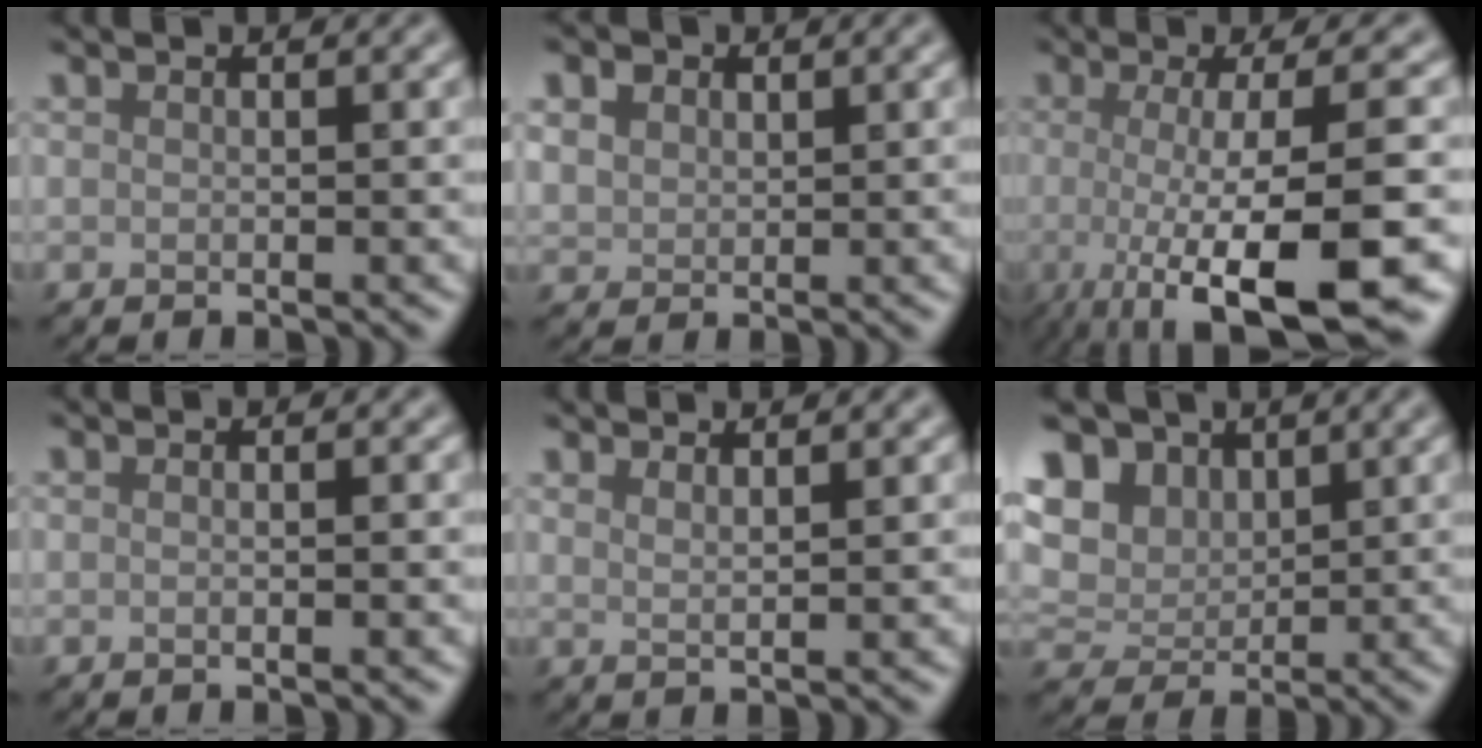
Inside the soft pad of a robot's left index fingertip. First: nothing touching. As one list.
[{"total": 3.1, "force": [1.7, 2.3, 1.3], "torque": [-0.039, 0.009, 0.029]}, {"total": 11.5, "force": [-3.0, 2.9, 10.7], "torque": [-0.134, -0.016, -0.047]}, {"total": 1.3, "force": [-0.1, 0.4, 1.2], "torque": [-0.003, -0.010, -0.002]}, {"total": 1.7, "force": [1.3, 0.5, 0.9], "torque": [-0.006, -0.001, 0.013]}, {"total": 8.1, "force": [3.8, 5.9, 4.0], "torque": [-0.101, 0.018, 0.055]}]